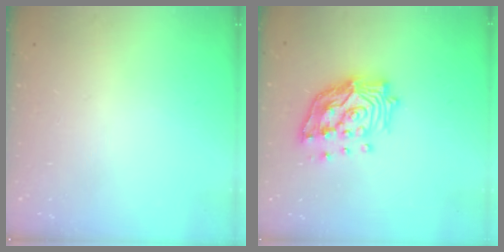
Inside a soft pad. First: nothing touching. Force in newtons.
{"total": 16.9, "press": 16.7, "slide": 2.3}